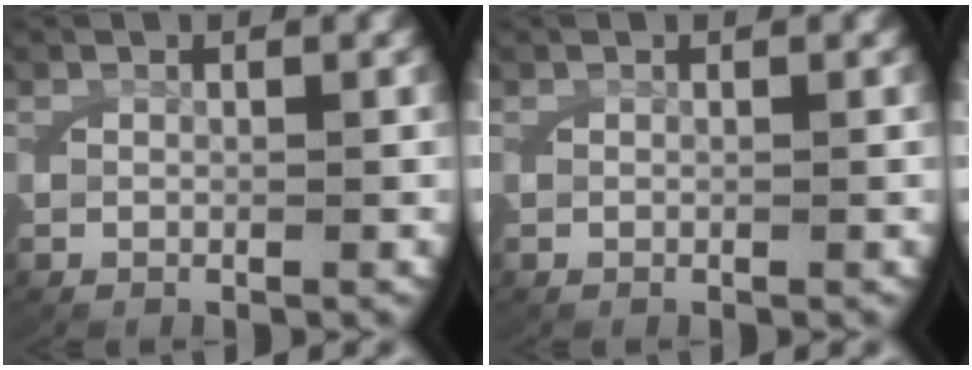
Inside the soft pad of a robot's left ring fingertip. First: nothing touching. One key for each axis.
{"total": 0.0}